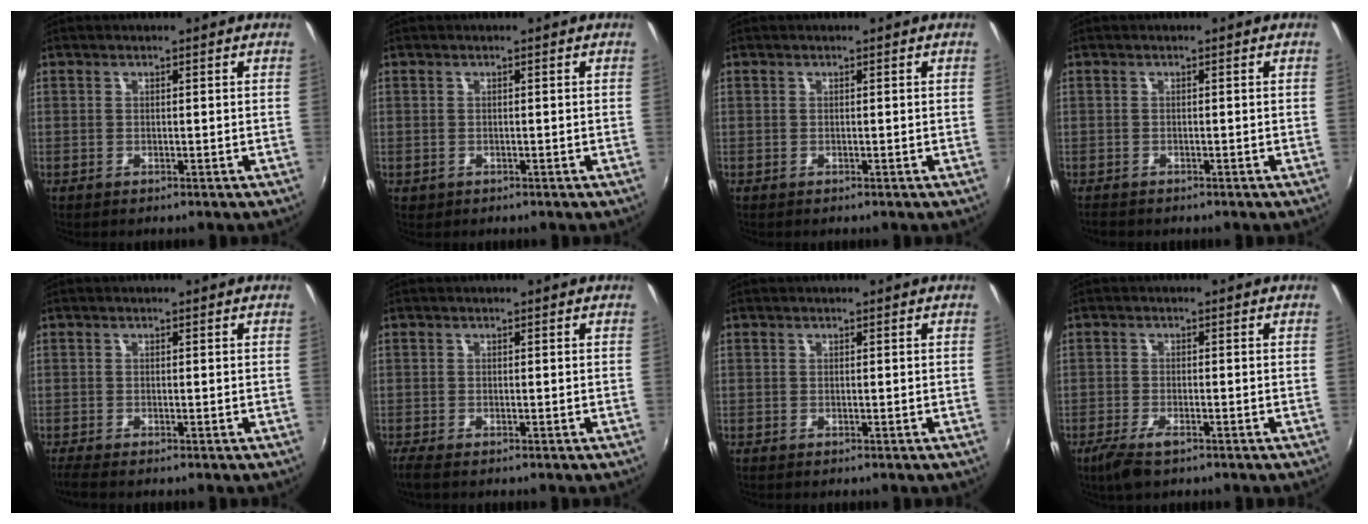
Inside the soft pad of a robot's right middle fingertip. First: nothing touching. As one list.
[{"total": 0.7, "force": [-0.2, 0.7, 0.2], "torque": [-0.003, -0.003, -0.003]}, {"total": 0.0}, {"total": 1.6, "force": [-1.5, 0.7, 0.4], "torque": [-0.012, -0.008, -0.024]}, {"total": 1.6, "force": [-1.3, 0.0, 0.8], "torque": [-0.019, -0.009, -0.027]}, {"total": 1.6, "force": [-1.2, 0.2, 1.0], "torque": [-0.023, -0.007, -0.025]}, {"total": 0.0}, {"total": 8.3, "force": [-5.9, 2.9, 5.2], "torque": [-0.129, -0.025, -0.113]}]